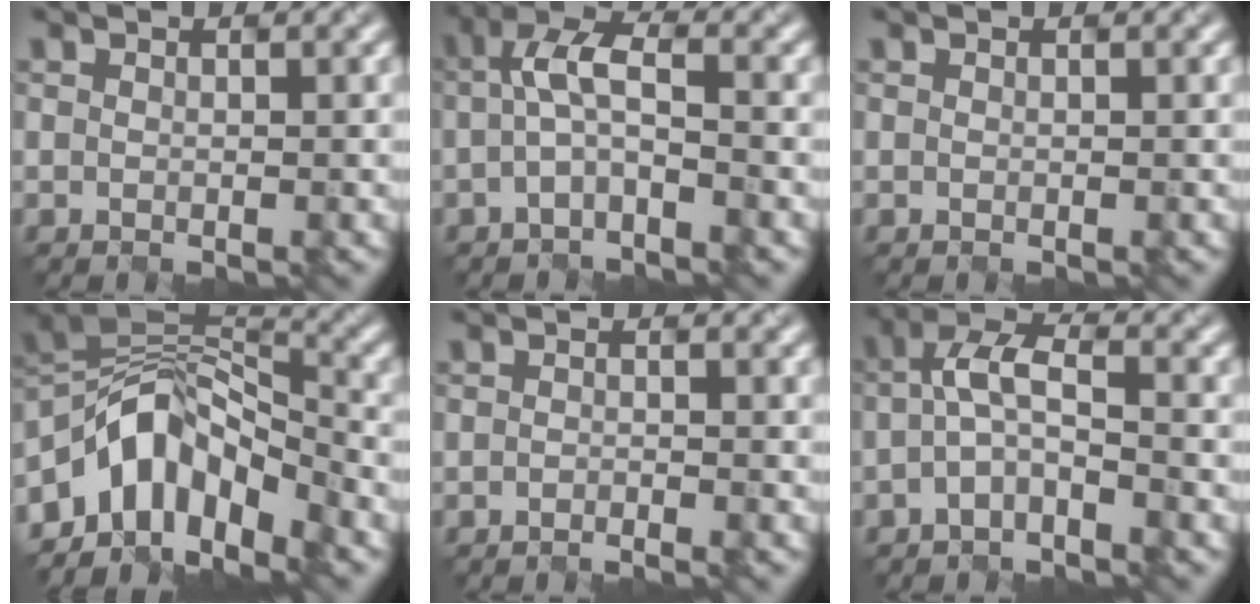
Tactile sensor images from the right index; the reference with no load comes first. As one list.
[{"total": 3.3, "force": [-0.3, 1.1, 3.1], "torque": [-0.071, 0.014, -0.008]}, {"total": 0.0}, {"total": 7.8, "force": [-4.6, 4.2, 4.7], "torque": [-0.064, 0.011, -0.093]}, {"total": 1.3, "force": [-0.8, 0.4, 1.0], "torque": [-0.005, -0.003, -0.016]}, {"total": 3.3, "force": [-0.8, 1.1, 3.0], "torque": [-0.069, 0.017, -0.019]}]